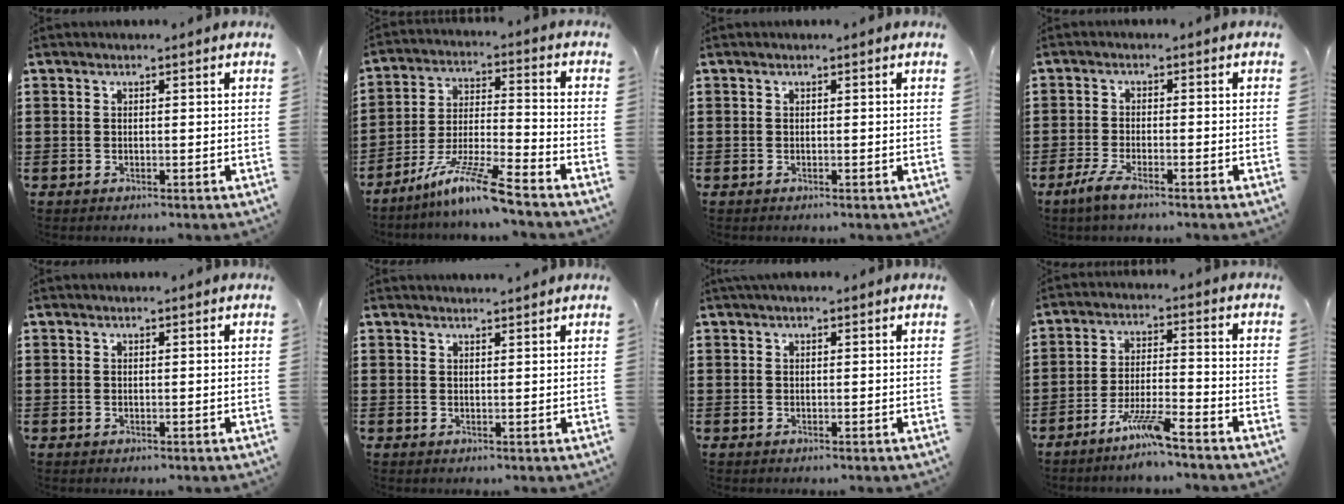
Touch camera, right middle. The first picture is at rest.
{"total": 10.1, "force": [-7.9, 0.2, 6.3], "torque": [-0.127, -0.003, -0.156]}
{"total": 0.0}
{"total": 3.1, "force": [-2.2, 0.4, 2.2], "torque": [-0.058, -0.007, -0.046]}
{"total": 0.0}
{"total": 1.3, "force": [1.3, -0.1, 0.1], "torque": [0.003, -0.003, 0.024]}
{"total": 0.5, "force": [0.4, 0.0, 0.4], "torque": [-0.008, -0.001, 0.008]}
{"total": 6.4, "force": [-5.0, 0.3, 4.1], "torque": [-0.086, -0.009, -0.095]}